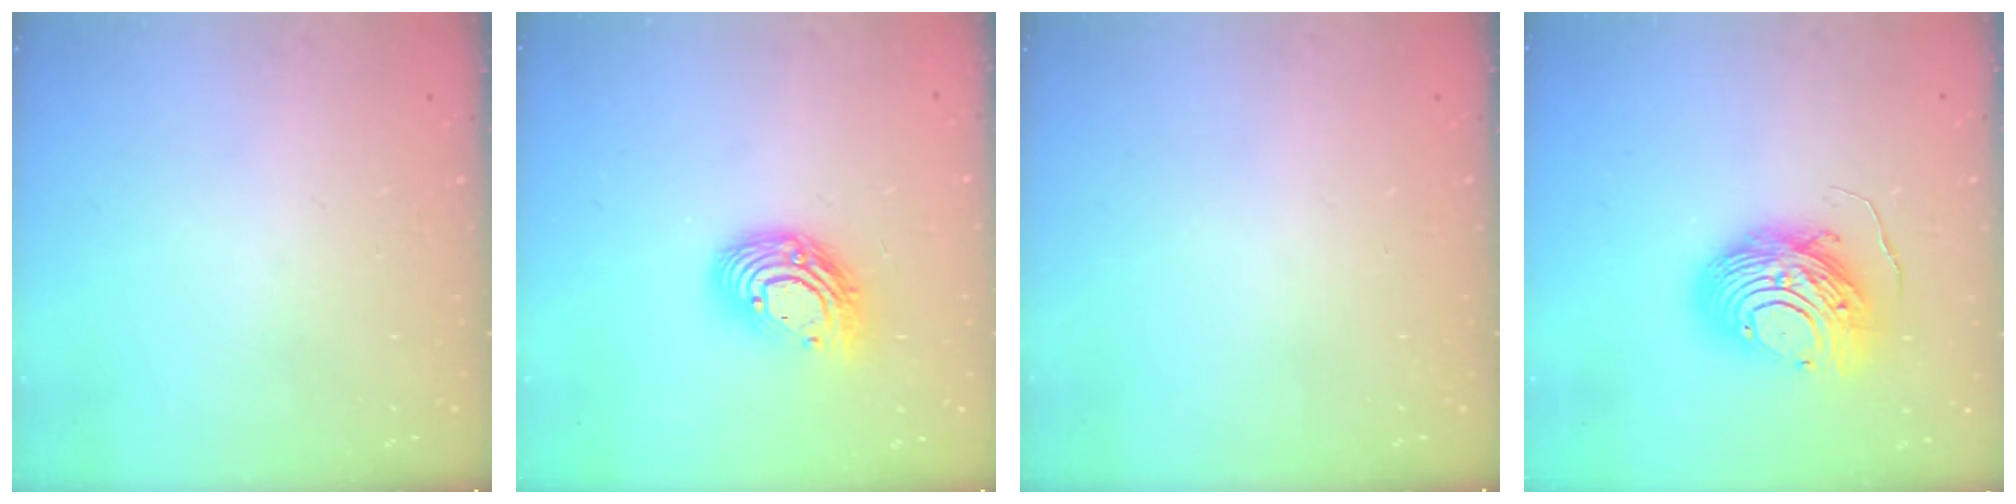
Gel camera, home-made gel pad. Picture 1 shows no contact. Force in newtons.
{"total": 12.7, "press": 12.7, "slide": 1.2}
{"total": 0.0}
{"total": 12.2, "press": 12.1, "slide": 1.2}